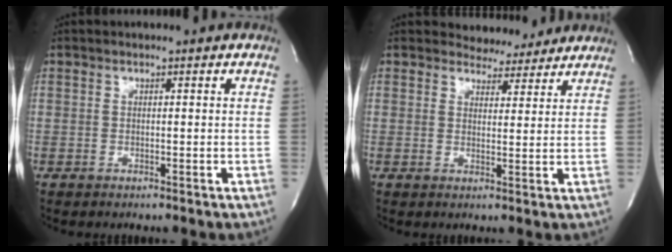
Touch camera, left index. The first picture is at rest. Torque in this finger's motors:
{"motor_torque": [0.40, -0.60, 0.17, -0.03]}